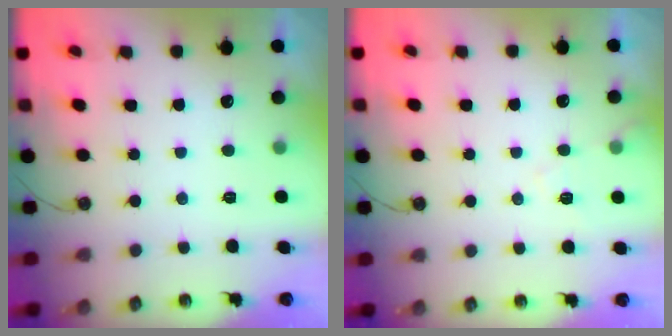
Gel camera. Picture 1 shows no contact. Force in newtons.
{"total": 6.1, "press": 6.0, "slide": 1.0}